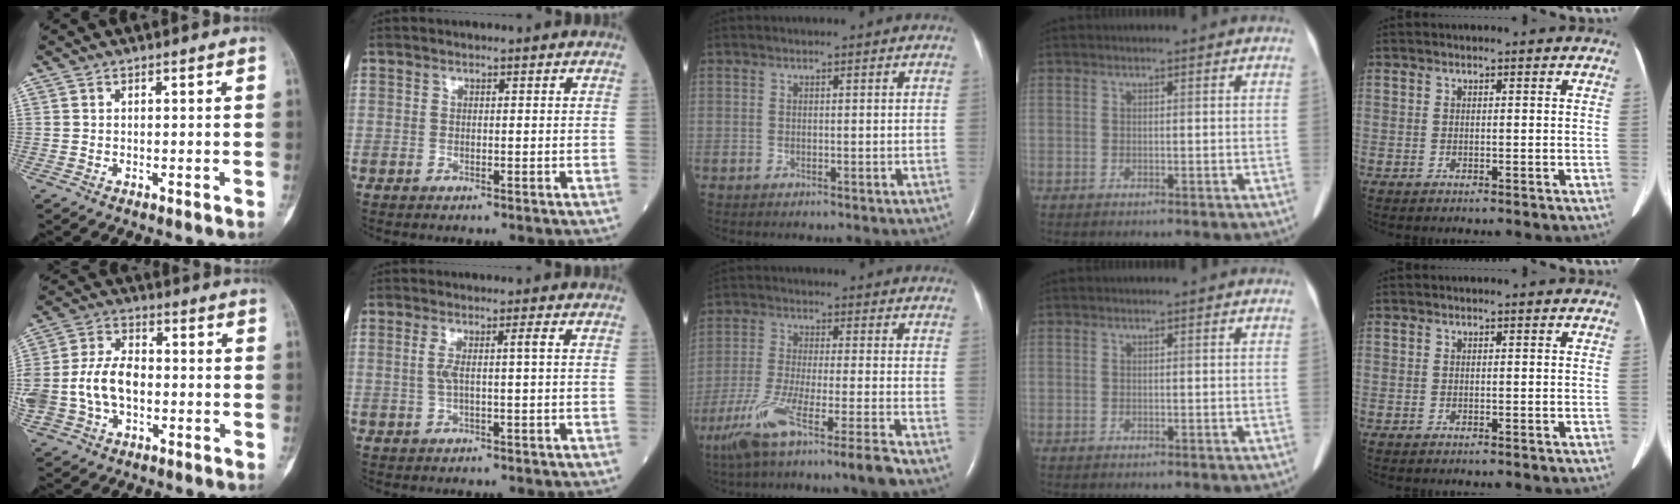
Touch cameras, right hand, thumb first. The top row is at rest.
{"thumb": {"total": 12.1, "force": [-1.6, 8.1, 8.9], "torque": [-0.178, 0.028, -0.031]}, "index": {"total": 2.8, "force": [0.2, -0.3, 2.7], "torque": [-0.057, 0.006, 0.005]}, "middle": {"total": 12.2, "force": [-8.6, -1.7, 8.5], "torque": [-0.152, -0.042, -0.150]}}